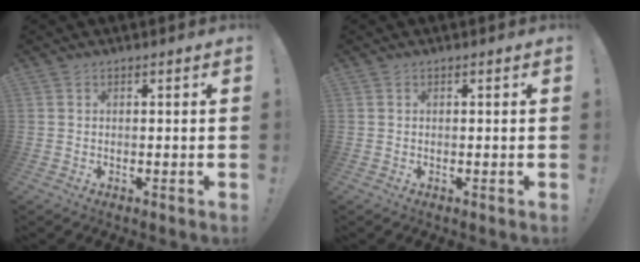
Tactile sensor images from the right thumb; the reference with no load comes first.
{"total": 0.0}